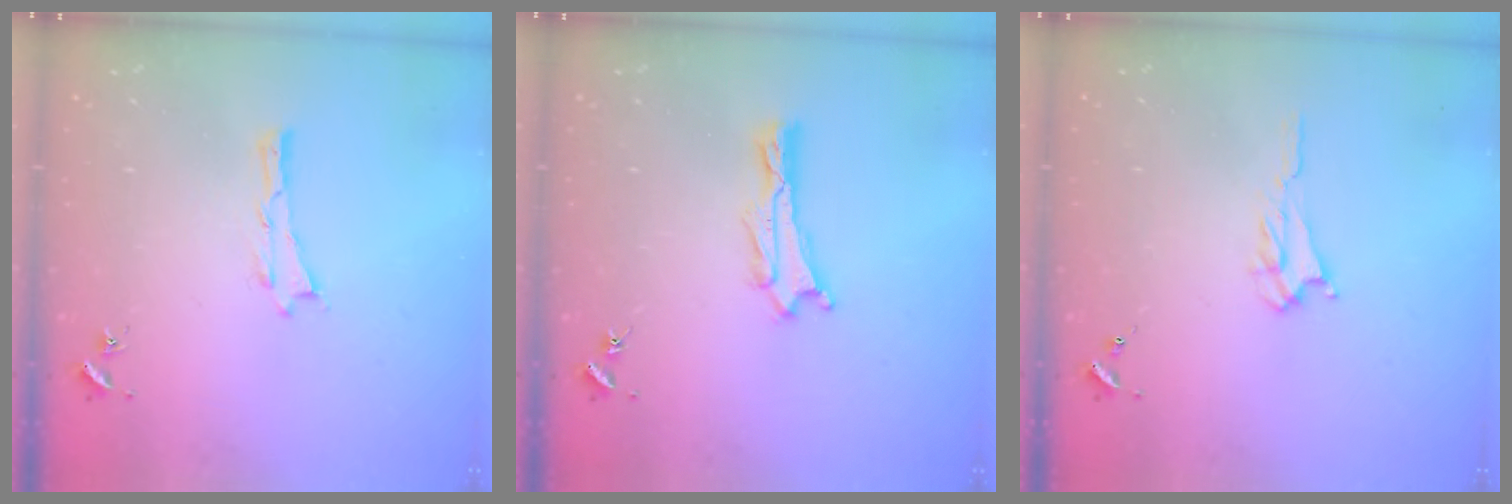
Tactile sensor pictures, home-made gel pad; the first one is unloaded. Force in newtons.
{"total": 1.0, "press": 1.0, "slide": 0.1}
{"total": 2.5, "press": 2.5, "slide": 0.3}